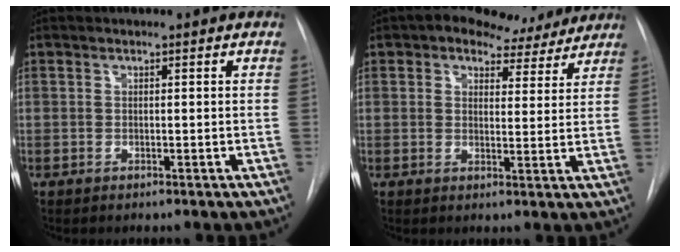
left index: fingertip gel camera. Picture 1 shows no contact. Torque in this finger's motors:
{"motor_torque": [1.08, -1.06, 0.26, 0.05]}